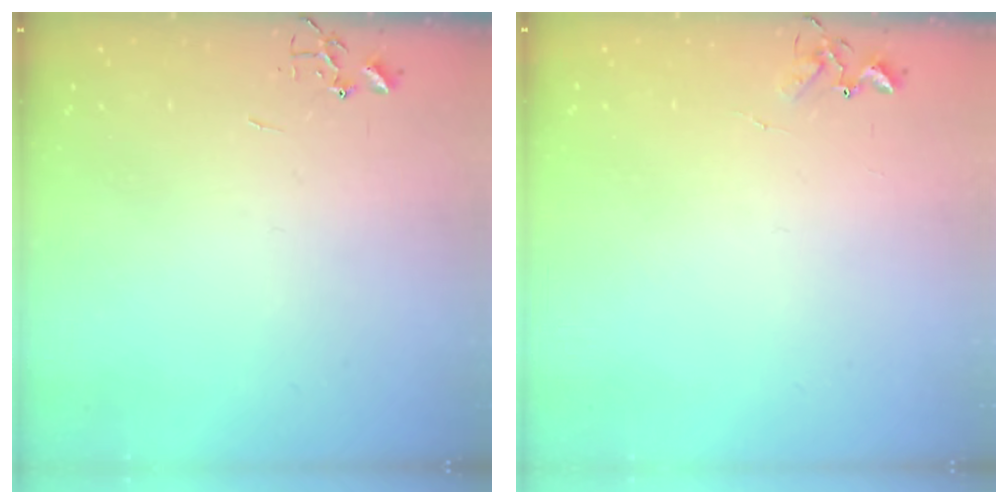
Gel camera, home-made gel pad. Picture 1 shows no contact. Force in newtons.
{"total": 4.5, "press": 4.5, "slide": 0.5}